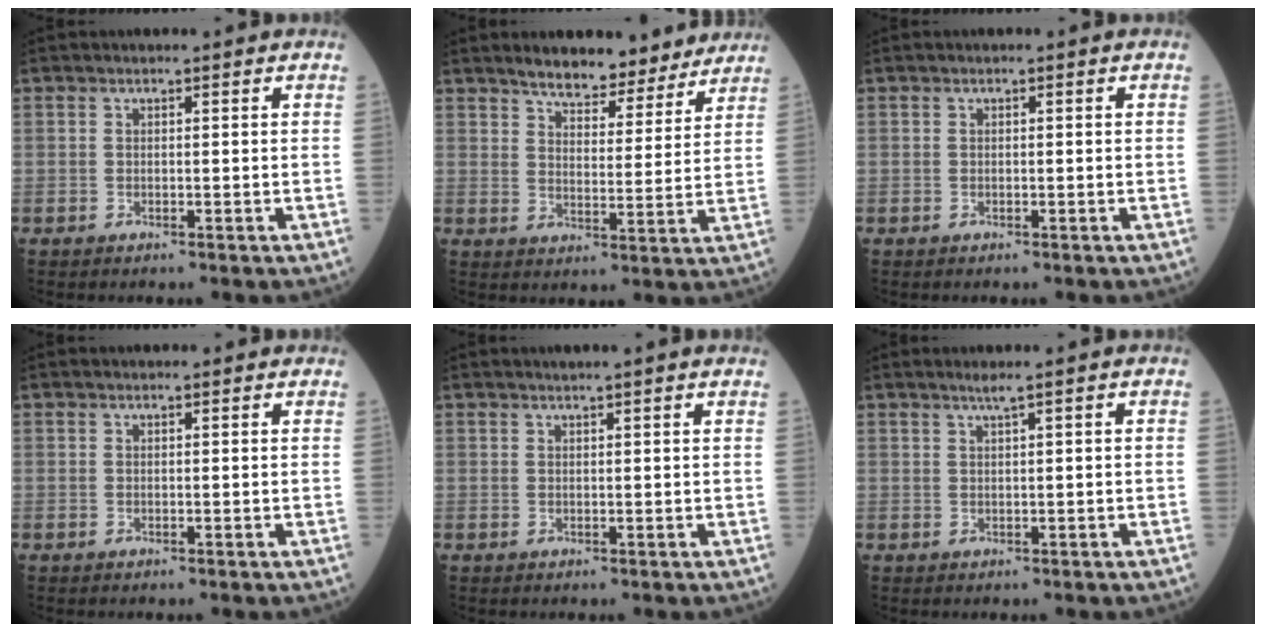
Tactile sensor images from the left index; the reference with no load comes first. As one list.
[{"total": 10.5, "force": [9.4, 3.0, 3.3], "torque": [-0.037, 0.002, 0.129]}, {"total": 0.0}, {"total": 1.2, "force": [1.0, 0.5, 0.2], "torque": [-0.009, 0.006, 0.008]}, {"total": 3.2, "force": [2.8, -0.4, 1.5], "torque": [-0.020, 0.019, 0.038]}, {"total": 1.4, "force": [0.9, -0.5, 0.9], "torque": [-0.025, -0.002, 0.025]}]